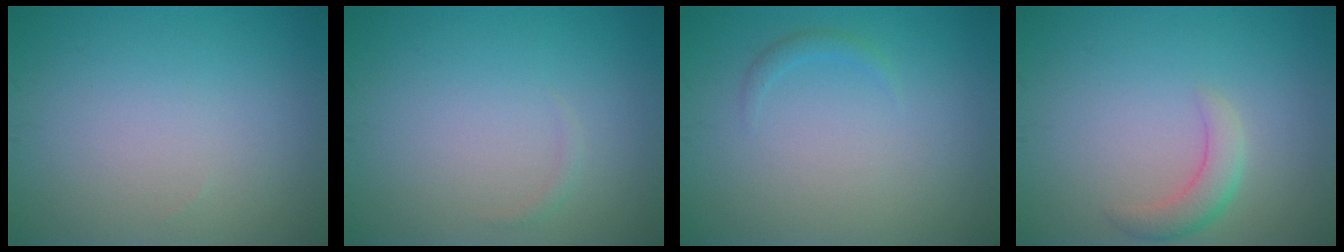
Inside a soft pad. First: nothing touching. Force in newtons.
{"total": 0.5, "press": 0.5, "slide": 0.0}
{"total": 0.8, "press": 0.8, "slide": 0.1}
{"total": 2.4, "press": 2.4, "slide": 0.2}